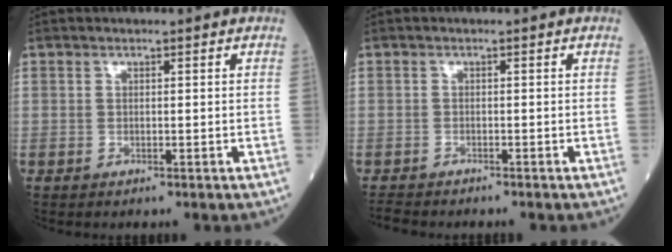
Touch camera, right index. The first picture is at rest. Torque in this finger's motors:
{"motor_torque": [-0.76, 0.47, -1.05, -0.21]}